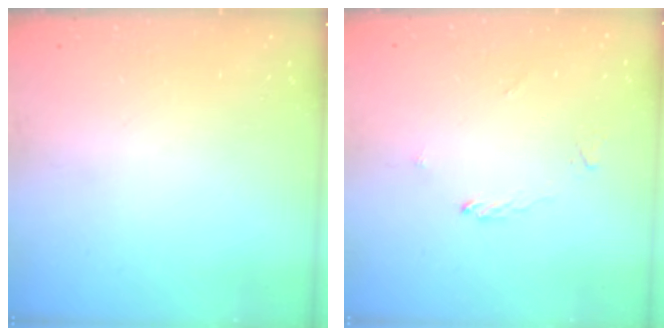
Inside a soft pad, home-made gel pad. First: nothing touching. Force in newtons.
{"total": 2.0, "press": 2.0, "slide": 0.2}